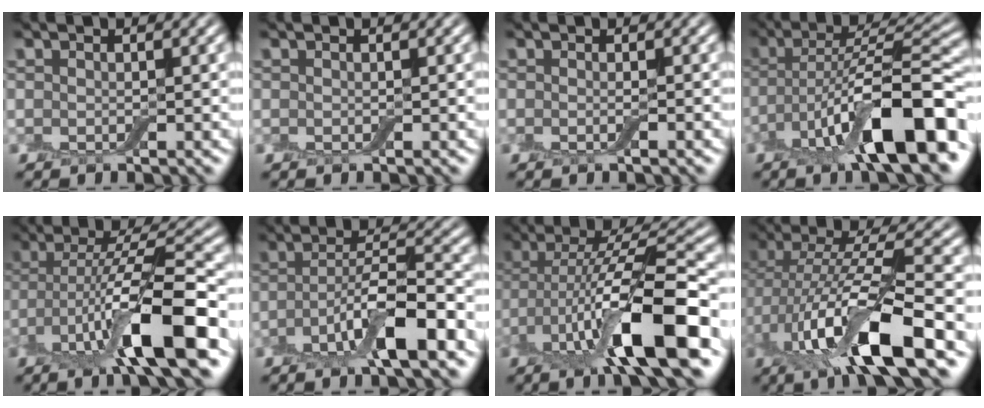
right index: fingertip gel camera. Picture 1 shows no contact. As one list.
[{"total": 0.0}, {"total": 1.0, "force": [-0.2, 0.1, 1.0], "torque": [-0.018, -0.007, -0.006]}, {"total": 11.5, "force": [-5.0, 3.0, 10.0], "torque": [-0.157, 0.011, -0.088]}, {"total": 10.3, "force": [-3.7, 2.5, 9.3], "torque": [-0.165, 0.006, -0.072]}, {"total": 6.6, "force": [-3.0, 1.4, 5.7], "torque": [-0.102, 0.009, -0.057]}, {"total": 11.4, "force": [-3.3, 3.3, 10.4], "torque": [-0.185, 0.006, -0.067]}, {"total": 10.6, "force": [-2.6, 3.0, 9.8], "torque": [-0.183, 0.008, -0.051]}]